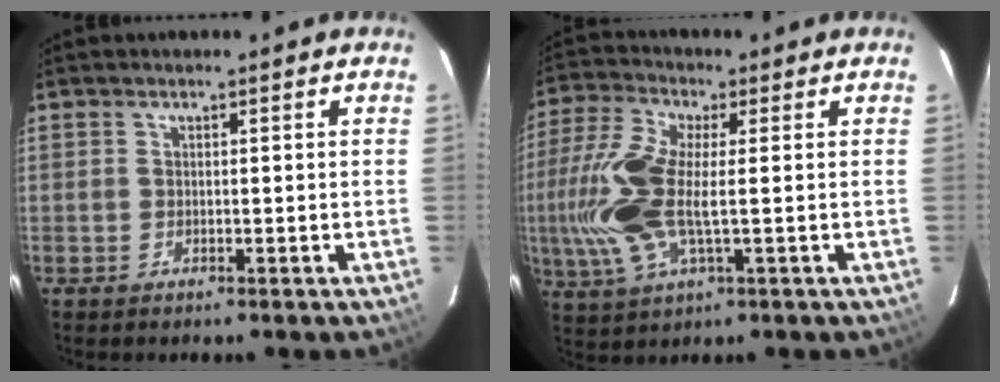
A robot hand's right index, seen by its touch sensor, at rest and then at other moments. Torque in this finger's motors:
{"motor_torque": [0.31, 0.05, 0.75, 0.21]}